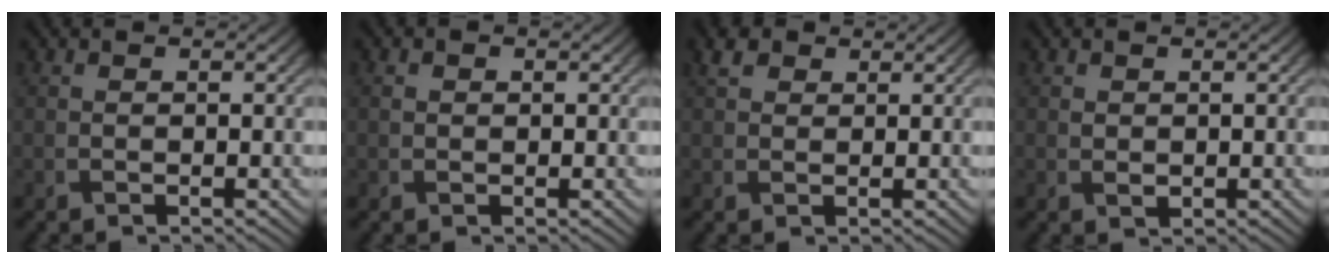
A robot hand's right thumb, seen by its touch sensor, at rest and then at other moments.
{"total": 0.8, "force": [0.2, 0.7, 0.4], "torque": [-0.011, -0.001, 0.001]}
{"total": 2.4, "force": [1.4, 1.6, 1.0], "torque": [-0.025, 0.006, 0.027]}
{"total": 1.2, "force": [0.5, 0.9, 0.6], "torque": [-0.017, -0.003, 0.014]}